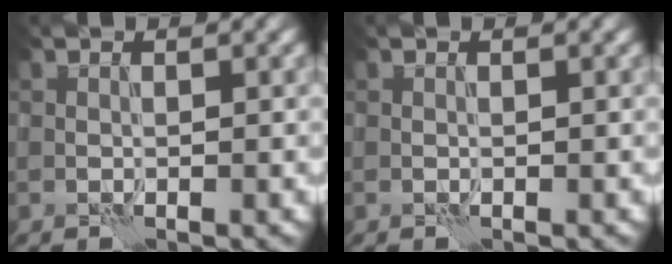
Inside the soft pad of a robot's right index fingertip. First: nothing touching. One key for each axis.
{"total": 0.0}